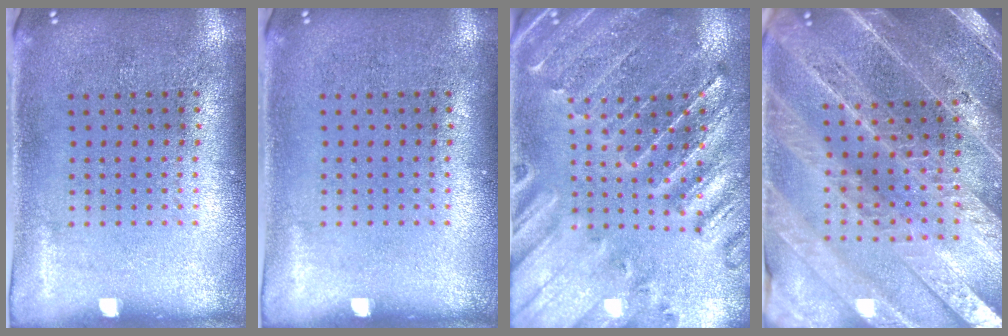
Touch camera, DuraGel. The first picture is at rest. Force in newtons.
{"total": 0.0}
{"total": 1.3, "press": 1.3, "slide": 0.4}
{"total": 4.7, "press": 4.1, "slide": 2.3}